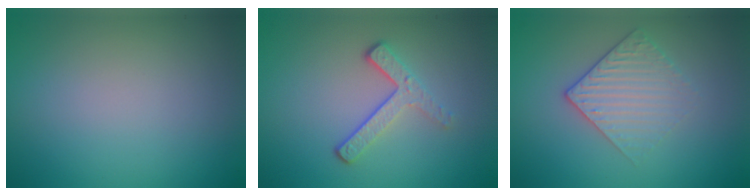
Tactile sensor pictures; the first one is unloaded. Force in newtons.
{"total": 3.1, "press": 2.3, "slide": 2.1}
{"total": 2.9, "press": 2.6, "slide": 1.4}